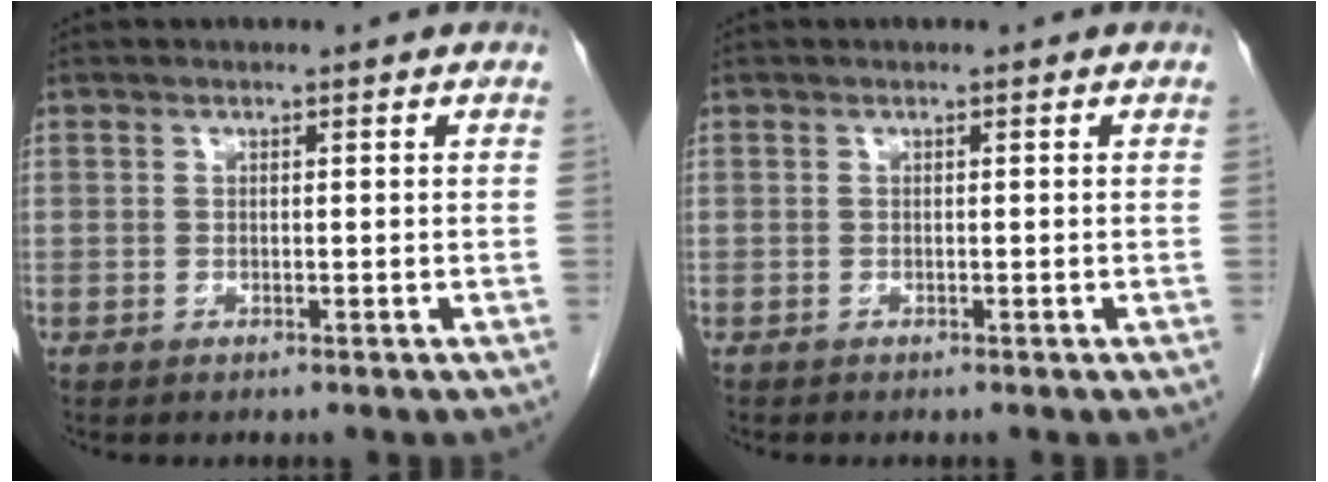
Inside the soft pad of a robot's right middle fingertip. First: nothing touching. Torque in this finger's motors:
{"motor_torque": [-0.36, -0.02, 0.00, -0.01]}